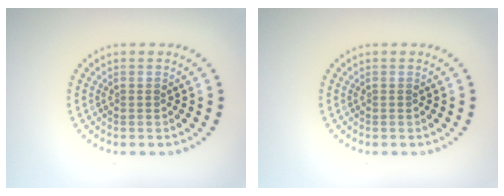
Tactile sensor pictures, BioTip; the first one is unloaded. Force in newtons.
{"total": 0.0}